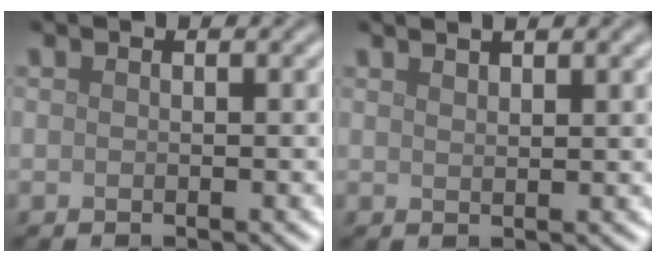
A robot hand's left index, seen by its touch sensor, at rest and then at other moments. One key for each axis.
{"total": 2.5, "fx": 1.9, "fy": 0.6, "fz": 1.4, "tx": -0.006, "ty": 0.012, "tz": 0.016}